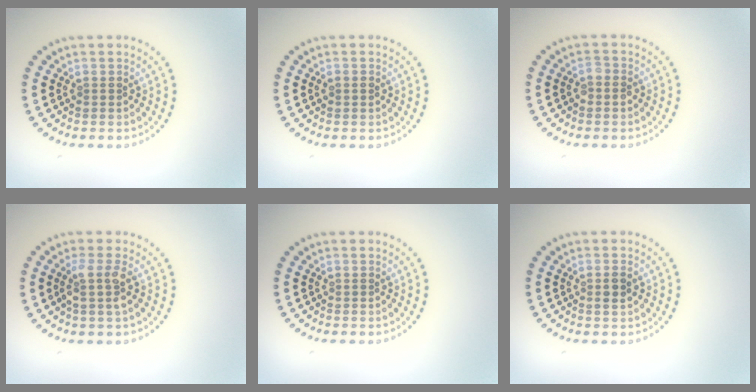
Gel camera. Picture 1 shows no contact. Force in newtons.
{"total": 0.9, "press": 0.9, "slide": 0.1}
{"total": 1.1, "press": 1.0, "slide": 0.3}
{"total": 2.1, "press": 1.7, "slide": 1.3}
{"total": 0.0}
{"total": 1.1, "press": 1.1, "slide": 0.3}